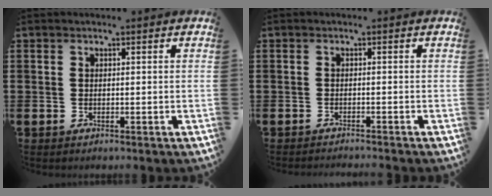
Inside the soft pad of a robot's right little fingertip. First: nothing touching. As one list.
[{"total": 0.8, "force": [-0.8, -0.2, 0.0], "torque": [0.001, -0.001, -0.016]}]